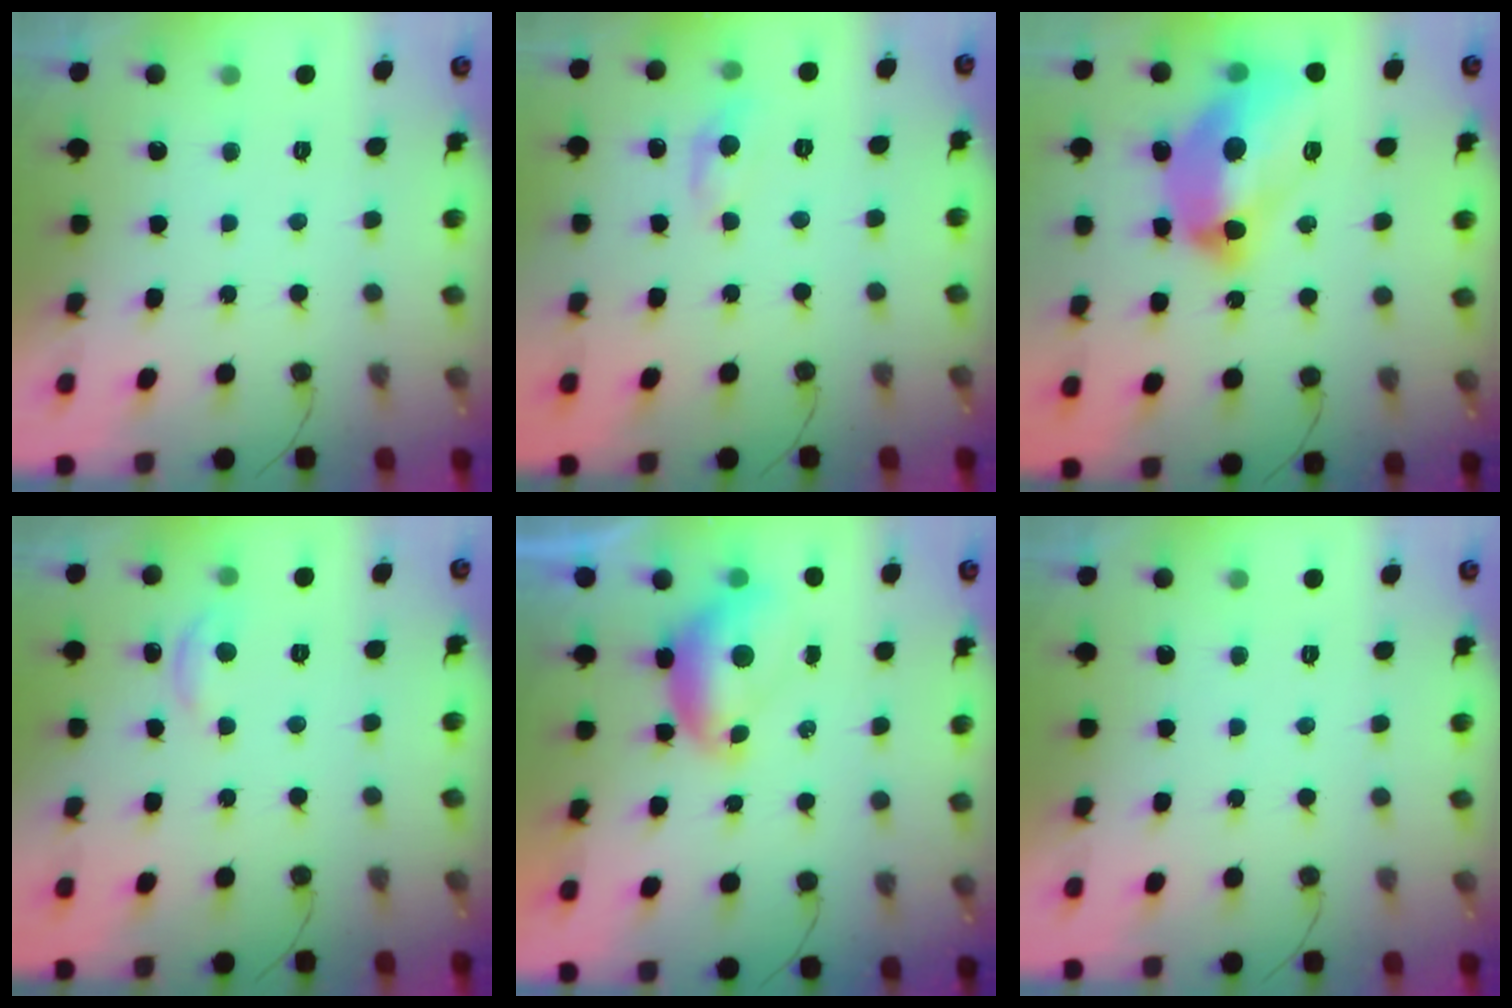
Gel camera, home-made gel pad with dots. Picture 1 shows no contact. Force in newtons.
{"total": 6.2, "press": 6.2, "slide": 0.6}
{"total": 18.8, "press": 18.7, "slide": 1.7}
{"total": 4.6, "press": 4.6, "slide": 0.5}
{"total": 7.4, "press": 7.4, "slide": 0.6}
{"total": 0.0}